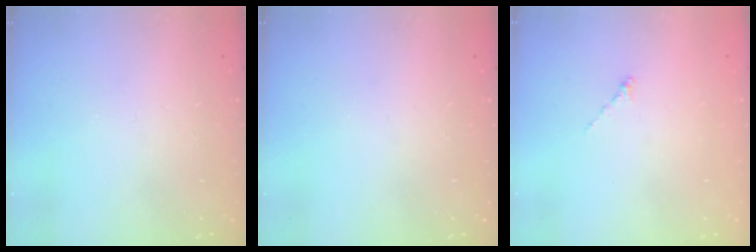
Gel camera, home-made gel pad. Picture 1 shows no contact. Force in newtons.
{"total": 0.0}
{"total": 0.0}